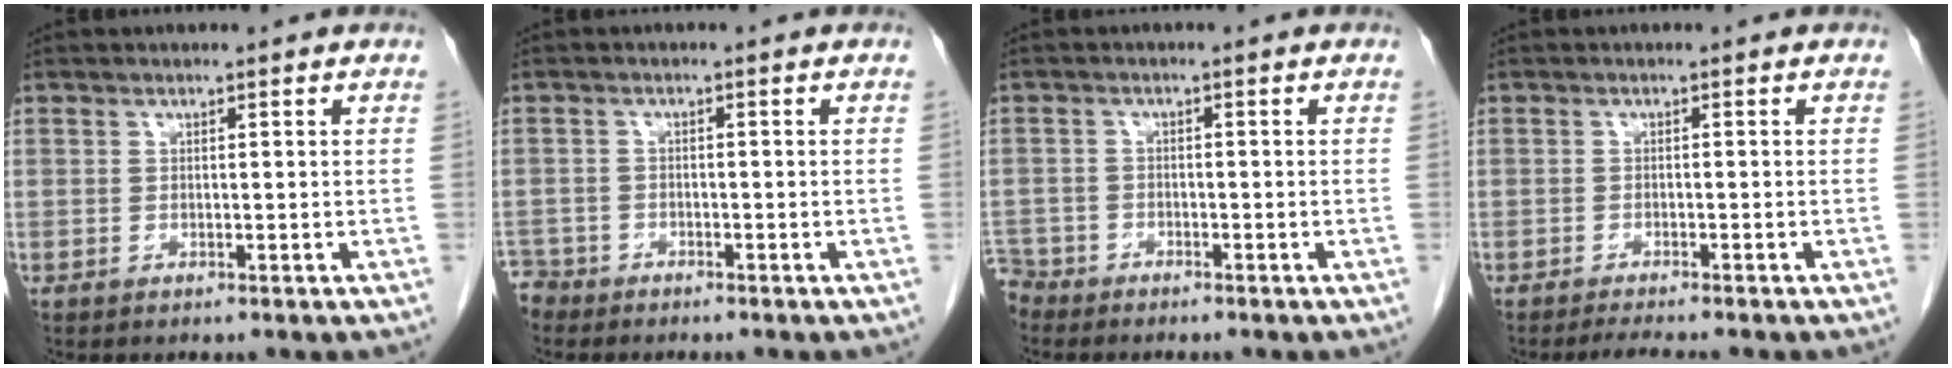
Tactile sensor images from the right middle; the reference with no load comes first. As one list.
[{"total": 2.7, "force": [-2.5, 1.0, -0.6], "torque": [0.009, -0.002, -0.050]}, {"total": 3.6, "force": [-3.3, 1.4, -0.4], "torque": [0.010, -0.004, -0.067]}, {"total": 3.3, "force": [-2.9, 0.0, 1.6], "torque": [-0.026, -0.008, -0.043]}]